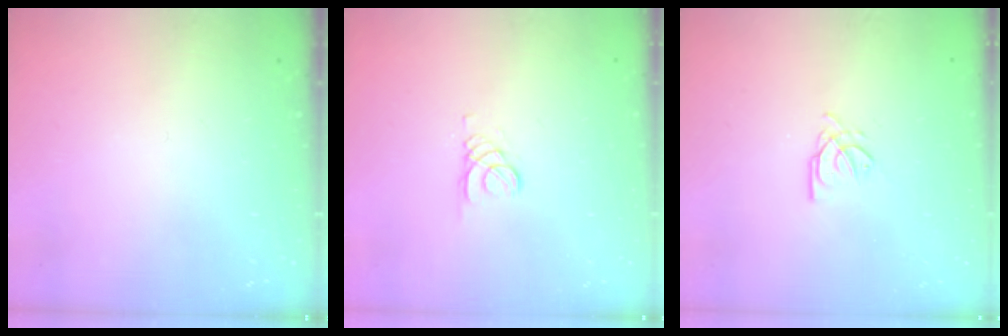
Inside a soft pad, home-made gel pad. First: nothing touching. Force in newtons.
{"total": 1.5, "press": 1.5, "slide": 0.1}
{"total": 3.1, "press": 3.1, "slide": 0.1}